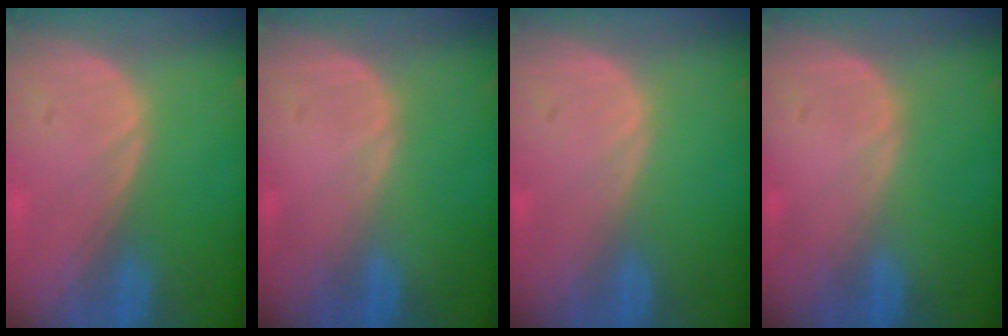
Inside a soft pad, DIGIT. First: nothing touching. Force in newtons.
{"total": 0.0}
{"total": 0.0}
{"total": 0.0}